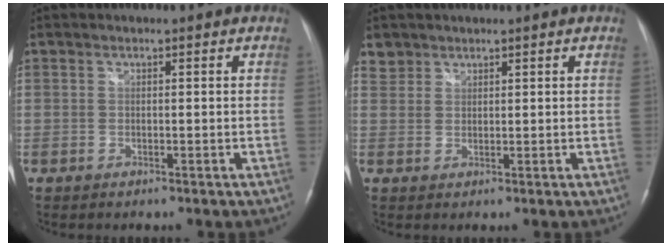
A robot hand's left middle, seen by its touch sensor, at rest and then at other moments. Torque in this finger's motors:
{"motor_torque": [0.08, -0.07, 0.10, 0.01]}